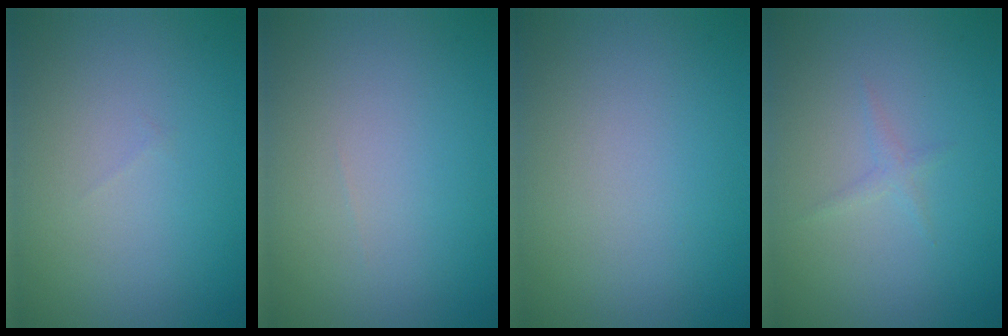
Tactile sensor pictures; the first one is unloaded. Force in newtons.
{"total": 0.0}
{"total": 0.0}
{"total": 0.8, "press": 0.8, "slide": 0.0}